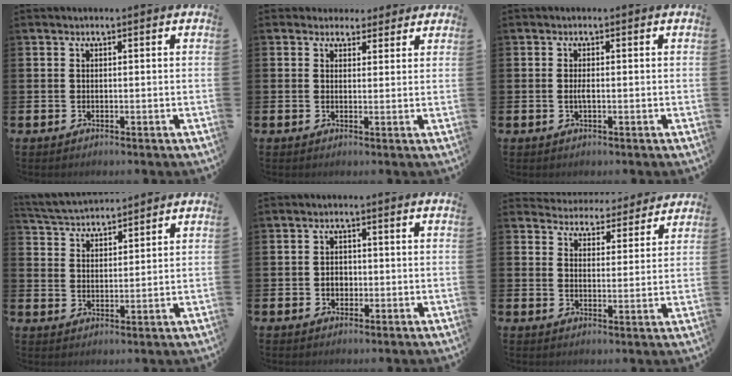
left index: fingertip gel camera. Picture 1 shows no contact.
{"total": 3.1, "force": [2.6, 1.6, -0.1], "torque": [0.011, -0.011, 0.044]}
{"total": 1.1, "force": [-0.2, 0.2, 1.0], "torque": [-0.019, 0.000, -0.003]}
{"total": 4.2, "force": [4.2, 0.7, 0.0], "torque": [-0.022, -0.024, 0.075]}
{"total": 2.1, "force": [-0.4, 1.7, 1.1], "torque": [-0.006, -0.001, -0.014]}
{"total": 4.9, "force": [4.7, 1.2, -0.3], "torque": [-0.005, -0.044, 0.080]}